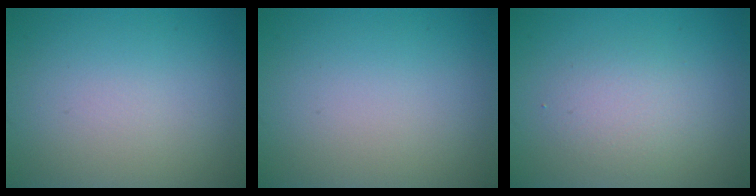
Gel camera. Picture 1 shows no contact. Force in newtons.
{"total": 0.0}
{"total": 2.4, "press": 2.4, "slide": 0.2}